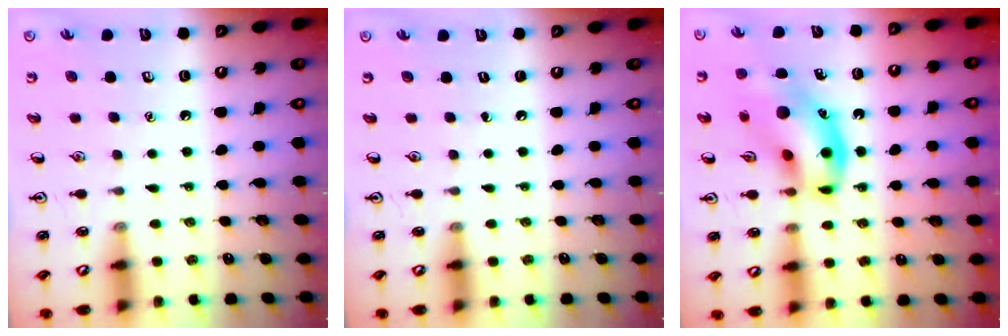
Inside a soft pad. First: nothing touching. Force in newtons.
{"total": 0.0}
{"total": 15.8, "press": 15.6, "slide": 2.6}